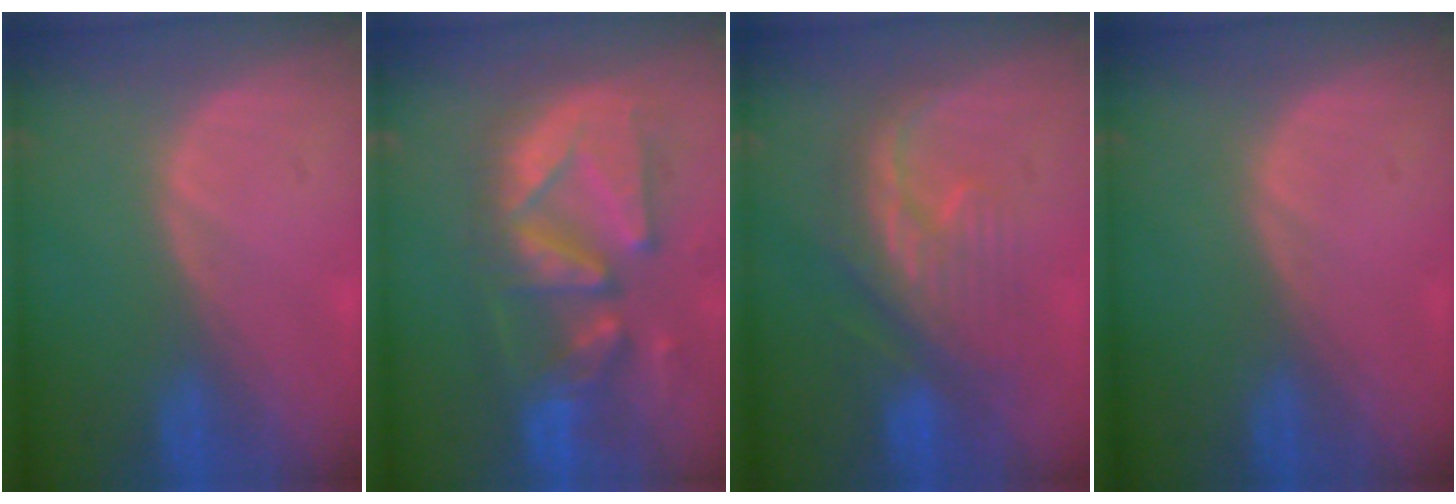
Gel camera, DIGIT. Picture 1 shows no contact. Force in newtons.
{"total": 12.7, "press": 11.2, "slide": 6.0}
{"total": 7.9, "press": 7.9, "slide": 1.0}
{"total": 0.0}